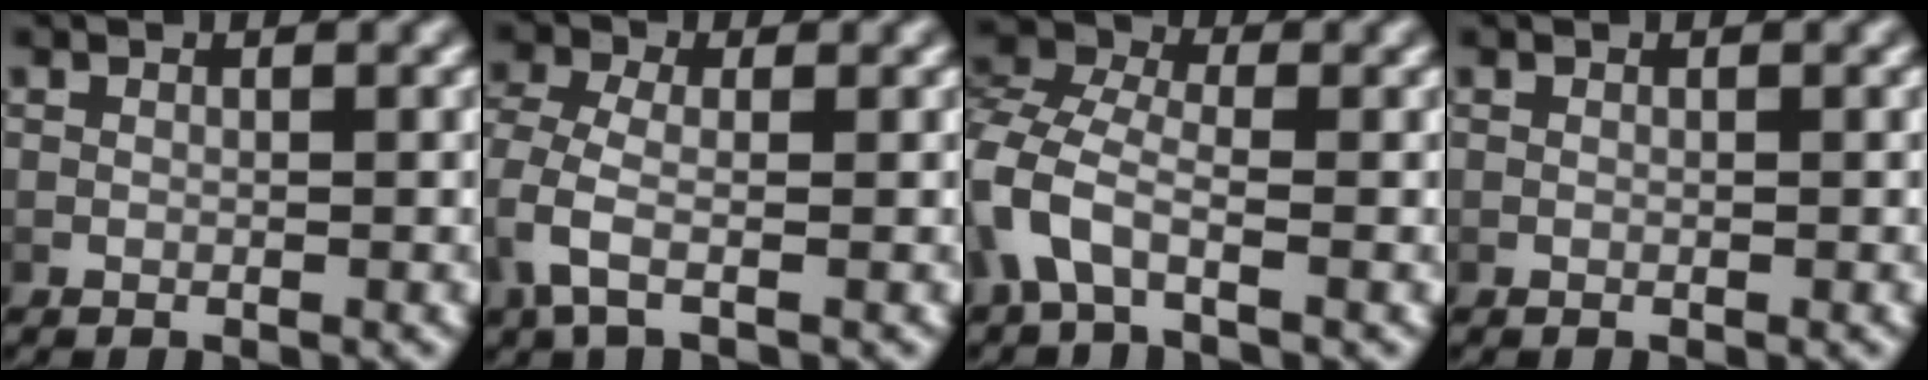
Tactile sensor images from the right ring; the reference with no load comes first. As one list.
[{"total": 2.8, "force": [0.1, 1.3, 2.5], "torque": [-0.079, -0.012, 0.005]}, {"total": 5.4, "force": [-0.5, 4.0, 3.7], "torque": [-0.107, -0.010, -0.010]}, {"total": 0.0}]